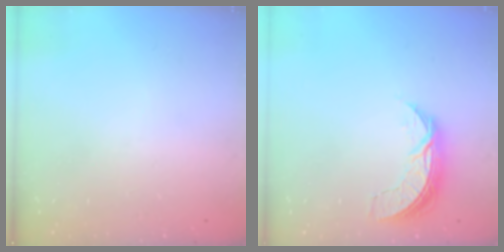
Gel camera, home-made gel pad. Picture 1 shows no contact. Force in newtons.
{"total": 7.4, "press": 7.3, "slide": 0.5}